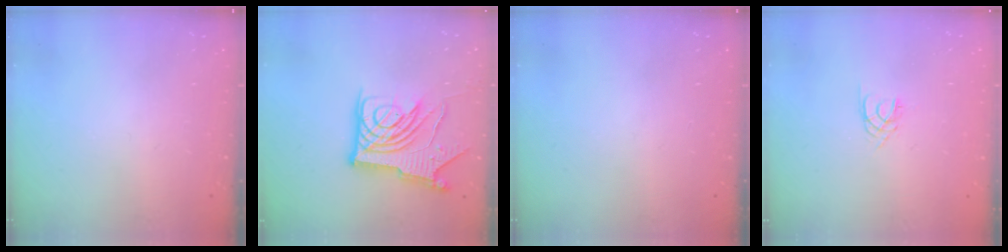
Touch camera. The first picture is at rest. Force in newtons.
{"total": 14.9, "press": 14.8, "slide": 1.8}
{"total": 0.0}
{"total": 2.4, "press": 2.4, "slide": 0.3}